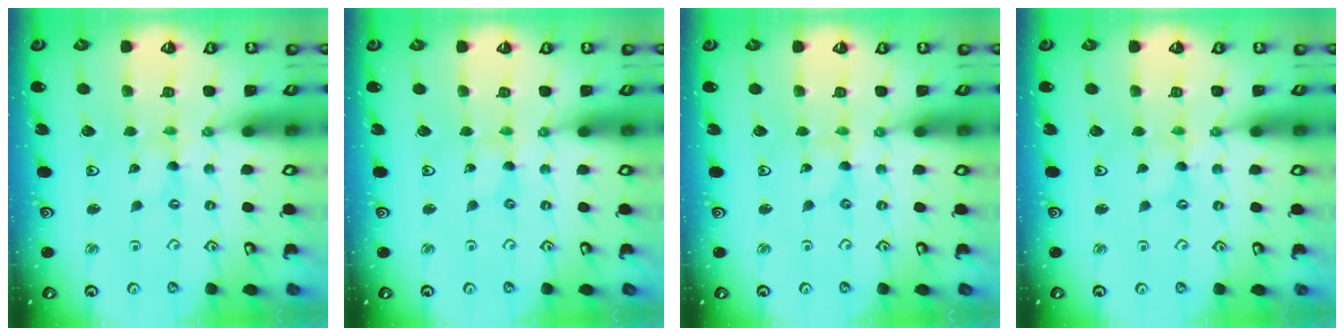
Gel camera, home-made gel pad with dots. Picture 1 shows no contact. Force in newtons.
{"total": 0.0}
{"total": 0.0}
{"total": 0.0}